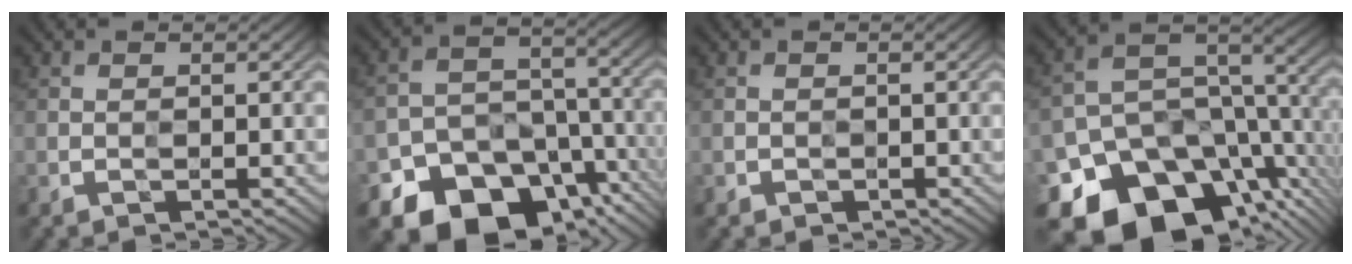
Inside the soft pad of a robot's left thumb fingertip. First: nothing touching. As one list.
[{"total": 16.9, "force": [-11.5, 11.1, 5.2], "torque": [-0.106, -0.042, -0.166]}, {"total": 1.1, "force": [-0.8, 0.8, 0.0], "torque": [0.004, -0.003, -0.012]}, {"total": 18.3, "force": [-11.0, 12.1, 8.1], "torque": [-0.163, -0.032, -0.149]}]